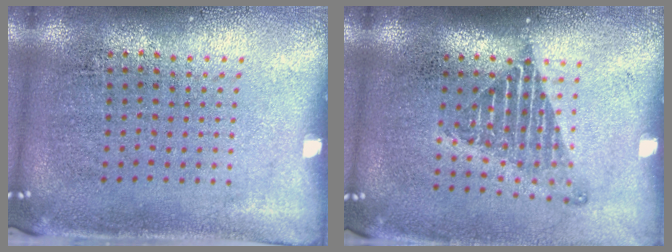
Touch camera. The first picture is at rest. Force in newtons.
{"total": 1.3, "press": 1.1, "slide": 0.7}